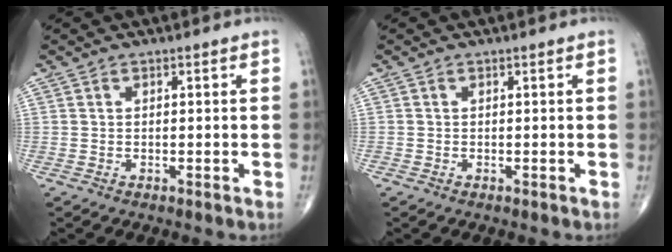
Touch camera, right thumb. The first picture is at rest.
{"total": 0.0}